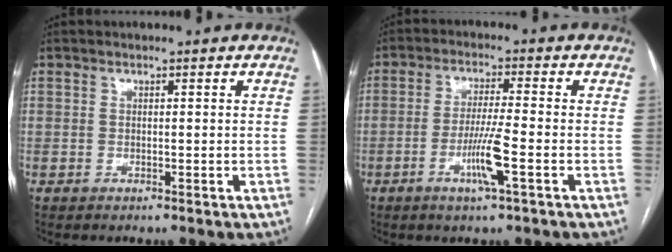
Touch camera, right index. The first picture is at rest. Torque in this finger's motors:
{"motor_torque": [0.11, 0.14, 0.10, 0.03]}